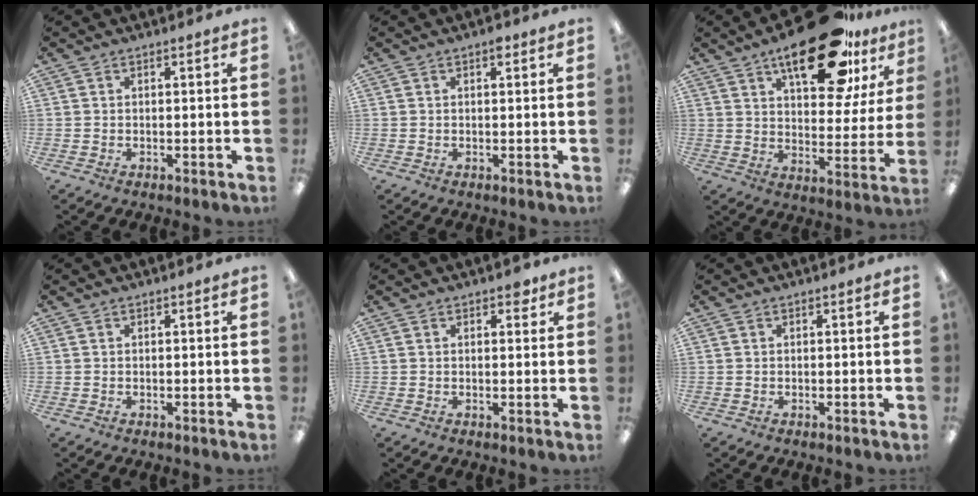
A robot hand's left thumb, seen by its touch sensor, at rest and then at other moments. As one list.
[{"total": 1.4, "force": [0.7, 0.6, 1.0], "torque": [-0.015, 0.001, 0.010]}, {"total": 23.3, "force": [14.4, 9.8, 15.5], "torque": [-0.215, -0.073, 0.230]}, {"total": 0.0}, {"total": 2.2, "force": [1.4, 1.2, 1.1], "torque": [-0.008, -0.001, 0.021]}, {"total": 0.0}]